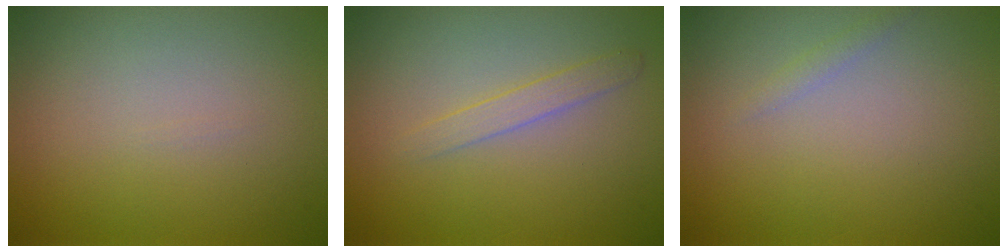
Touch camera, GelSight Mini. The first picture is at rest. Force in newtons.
{"total": 1.4, "press": 1.4, "slide": 0.1}
{"total": 0.7, "press": 0.7, "slide": 0.1}